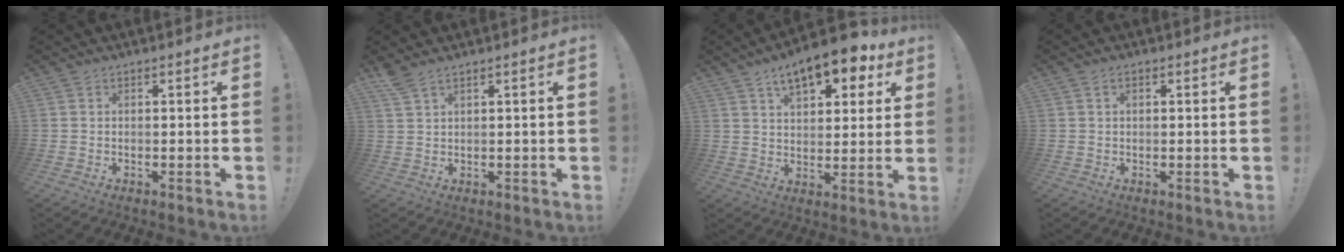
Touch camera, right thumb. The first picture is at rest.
{"total": 3.1, "force": [2.4, 0.8, 1.8], "torque": [-0.044, -0.009, 0.046]}
{"total": 13.7, "force": [8.4, 6.3, 8.9], "torque": [-0.128, -0.044, 0.142]}
{"total": 1.3, "force": [0.5, 0.8, 0.9], "torque": [-0.014, 0.001, 0.007]}